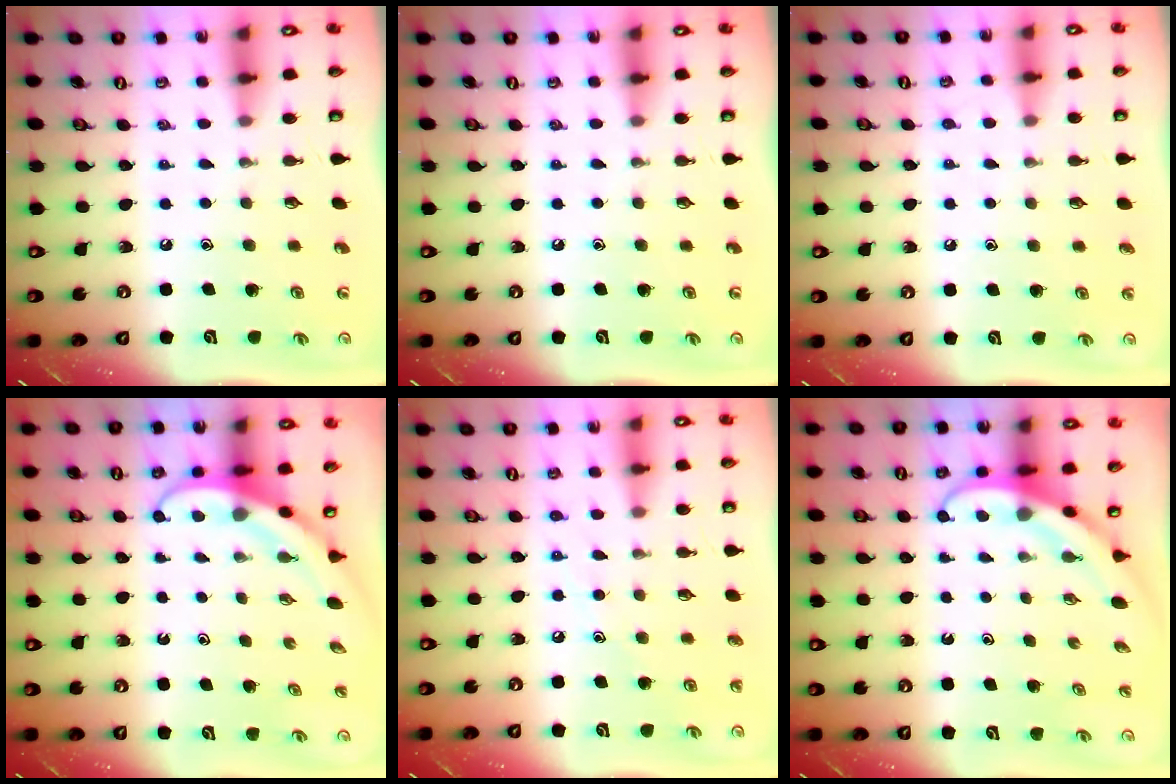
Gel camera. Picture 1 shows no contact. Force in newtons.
{"total": 0.0}
{"total": 4.4, "press": 4.4, "slide": 0.6}
{"total": 3.8, "press": 3.8, "slide": 0.3}
{"total": 7.0, "press": 7.0, "slide": 0.5}
{"total": 3.9, "press": 3.9, "slide": 0.2}